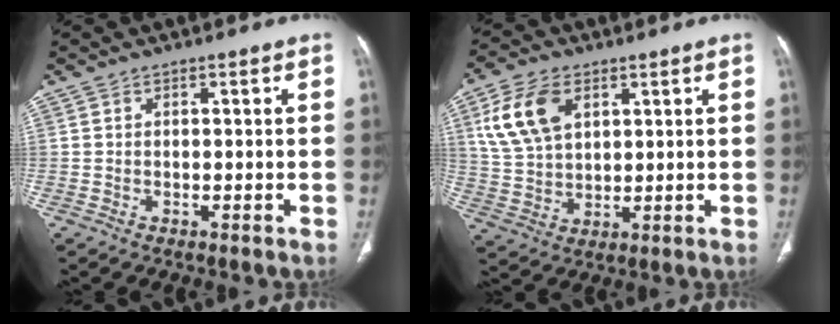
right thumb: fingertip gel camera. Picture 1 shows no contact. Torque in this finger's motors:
{"motor_torque": [-0.79, 1.19, 0.90, 0.10, 0.12]}